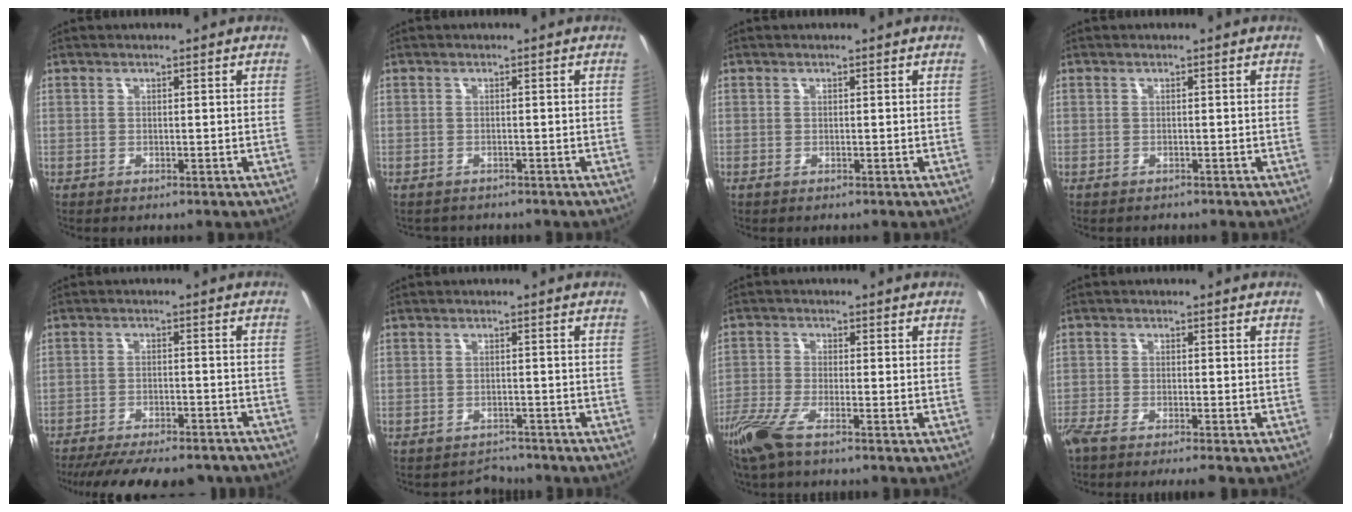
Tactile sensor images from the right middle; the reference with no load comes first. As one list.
[{"total": 1.9, "force": [-1.7, 0.7, 0.3], "torque": [-0.011, -0.007, -0.023]}, {"total": 0.0}, {"total": 0.7, "force": [-0.7, 0.3, 0.0], "torque": [-0.005, 0.001, -0.008]}, {"total": 20.9, "force": [-17.8, 5.6, 9.6], "torque": [-0.191, -0.021, -0.236]}, {"total": 3.2, "force": [-2.9, 1.2, -0.4], "torque": [-0.002, 0.006, -0.048]}, {"total": 8.4, "force": [-6.0, 1.6, 5.7], "torque": [-0.142, -0.029, -0.122]}, {"total": 5.1, "force": [-4.4, 0.1, 2.6], "torque": [-0.069, -0.020, -0.082]}]